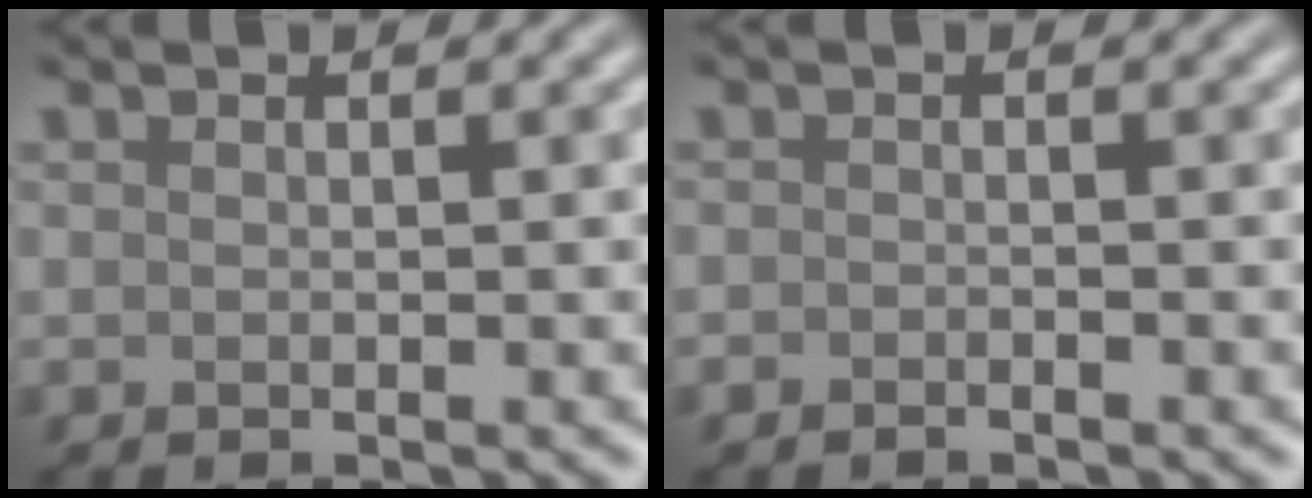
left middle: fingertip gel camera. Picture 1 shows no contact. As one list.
[{"total": 0.6, "force": [-0.5, 0.2, 0.3], "torque": [-0.003, -0.001, -0.009]}]